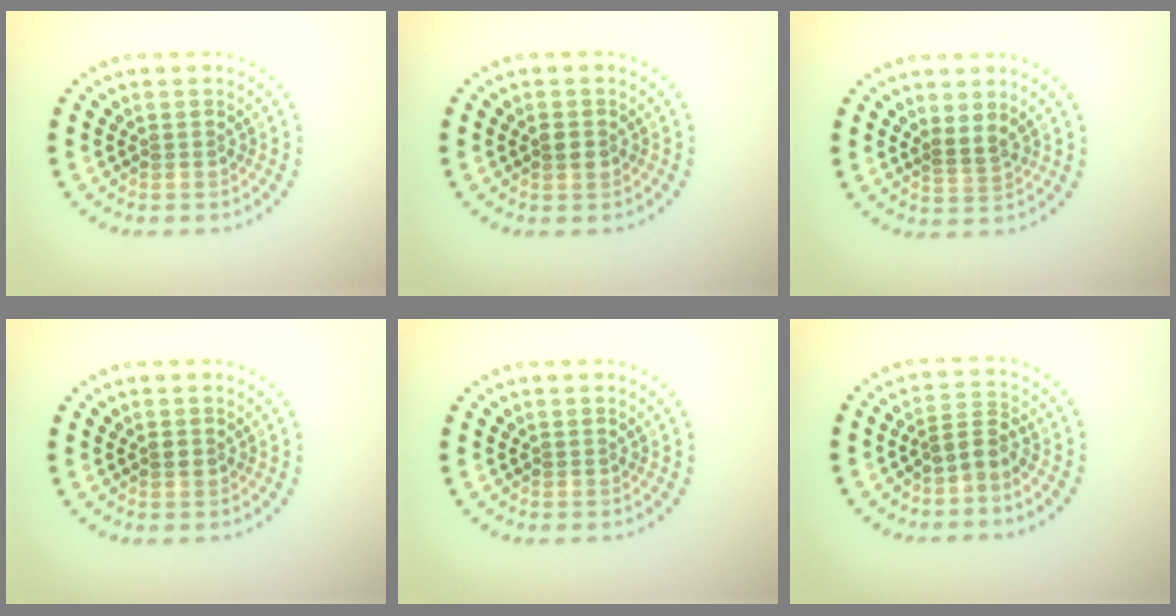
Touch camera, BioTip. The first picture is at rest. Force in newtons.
{"total": 1.0, "press": 0.9, "slide": 0.2}
{"total": 1.3, "press": 1.0, "slide": 0.8}
{"total": 0.9, "press": 0.9, "slide": 0.0}
{"total": 0.0}
{"total": 2.2, "press": 1.5, "slide": 1.7}